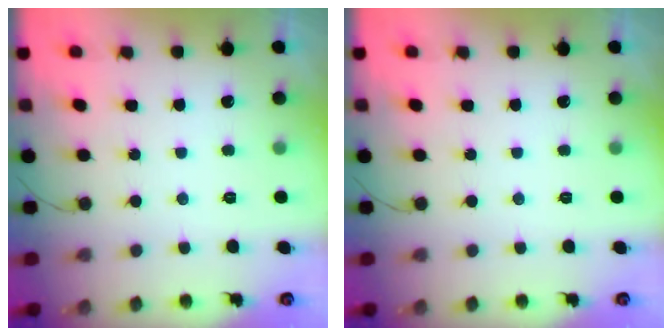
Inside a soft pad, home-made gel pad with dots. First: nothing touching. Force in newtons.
{"total": 0.0}